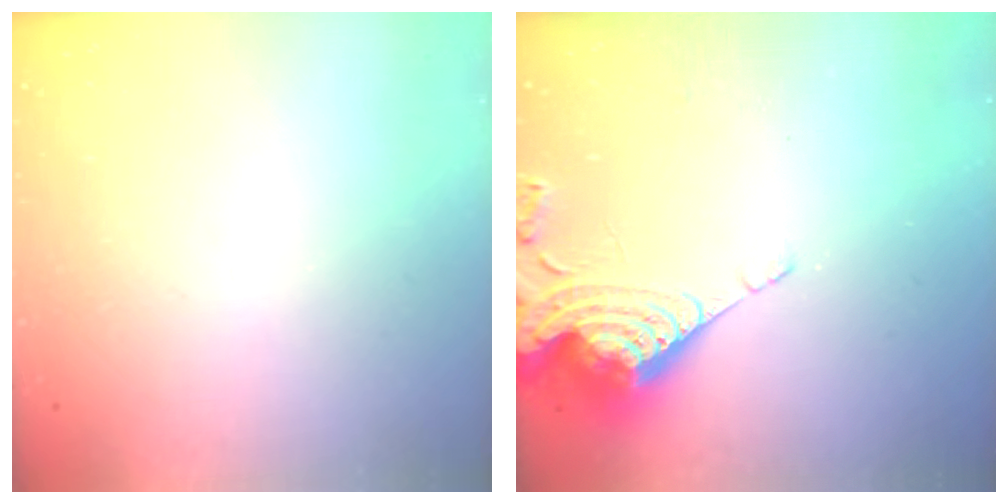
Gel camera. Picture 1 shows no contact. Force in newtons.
{"total": 13.3, "press": 13.3, "slide": 1.1}